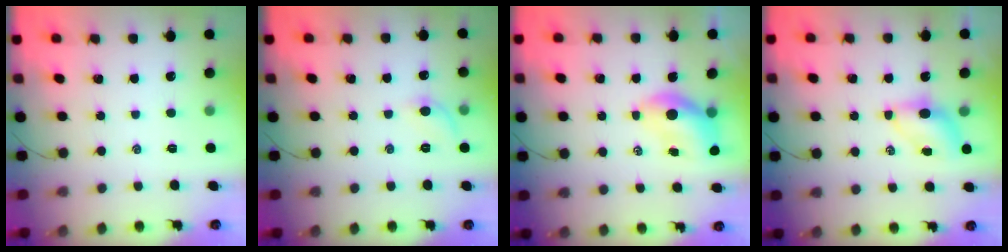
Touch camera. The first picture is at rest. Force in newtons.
{"total": 5.8, "press": 5.6, "slide": 1.4}
{"total": 6.2, "press": 6.1, "slide": 1.3}
{"total": 5.1, "press": 5.0, "slide": 1.2}